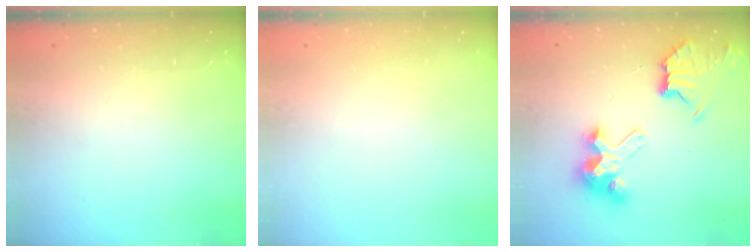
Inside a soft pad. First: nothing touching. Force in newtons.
{"total": 0.0}
{"total": 9.8, "press": 9.8, "slide": 0.7}